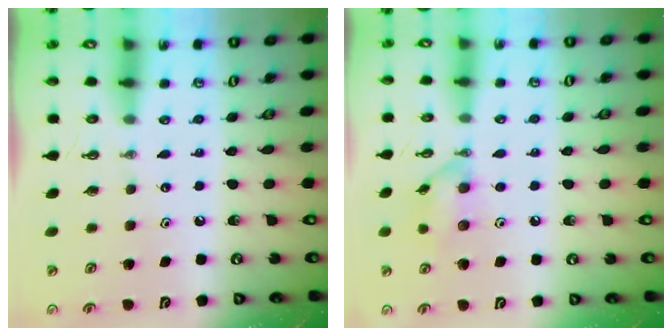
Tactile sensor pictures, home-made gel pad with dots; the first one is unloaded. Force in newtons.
{"total": 9.9, "press": 9.9, "slide": 0.0}